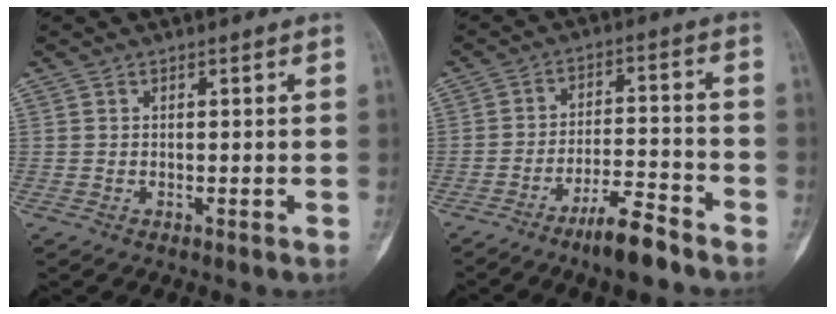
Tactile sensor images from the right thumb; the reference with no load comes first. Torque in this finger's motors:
{"motor_torque": [1.02, -0.43, 0.71, -0.77, 0.17]}